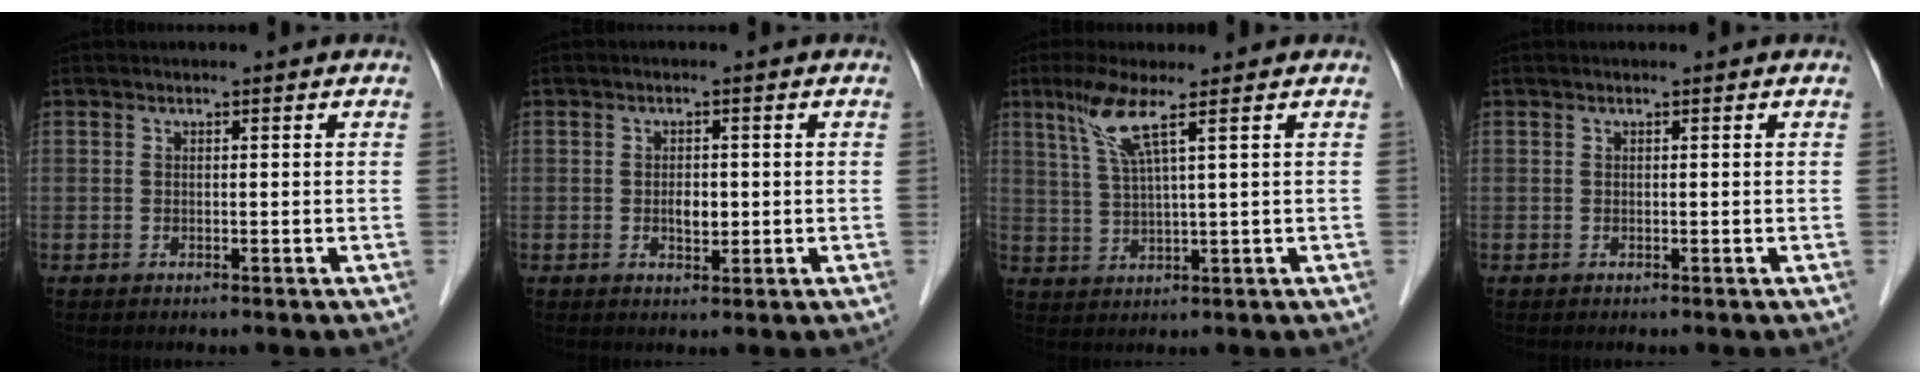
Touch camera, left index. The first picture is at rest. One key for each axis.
{"total": 2.3, "fx": -0.4, "fy": 1.3, "fz": 1.8, "tx": -0.032, "ty": -0.003, "tz": -0.004}
{"total": 5.8, "fx": 3.1, "fy": -0.4, "fz": 4.9, "tx": -0.107, "ty": 0.003, "tz": 0.067}
{"total": 0.0}